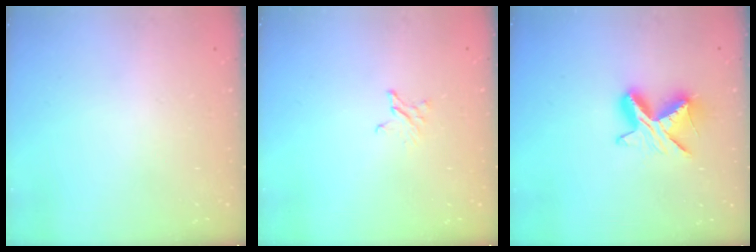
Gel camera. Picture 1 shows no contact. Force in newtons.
{"total": 2.0, "press": 2.0, "slide": 0.2}
{"total": 8.7, "press": 8.7, "slide": 0.2}